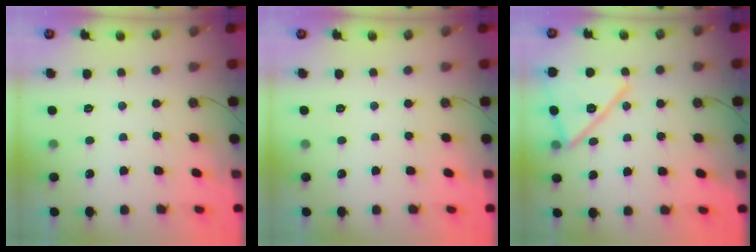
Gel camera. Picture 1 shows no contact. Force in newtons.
{"total": 0.0}
{"total": 17.0, "press": 17.0, "slide": 0.5}